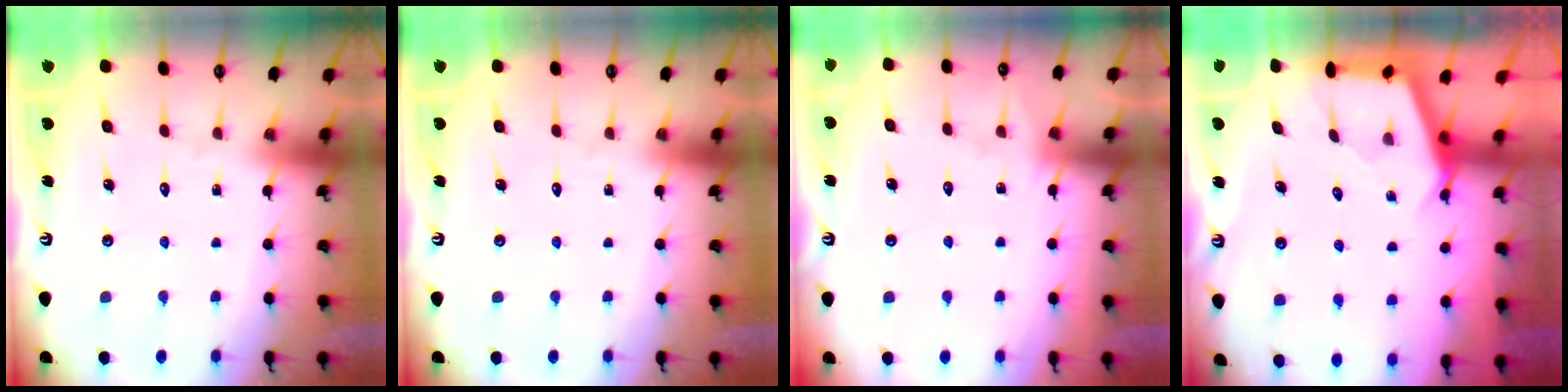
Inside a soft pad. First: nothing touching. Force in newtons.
{"total": 0.0}
{"total": 4.7, "press": 4.6, "slide": 0.7}
{"total": 3.0, "press": 3.0, "slide": 0.4}